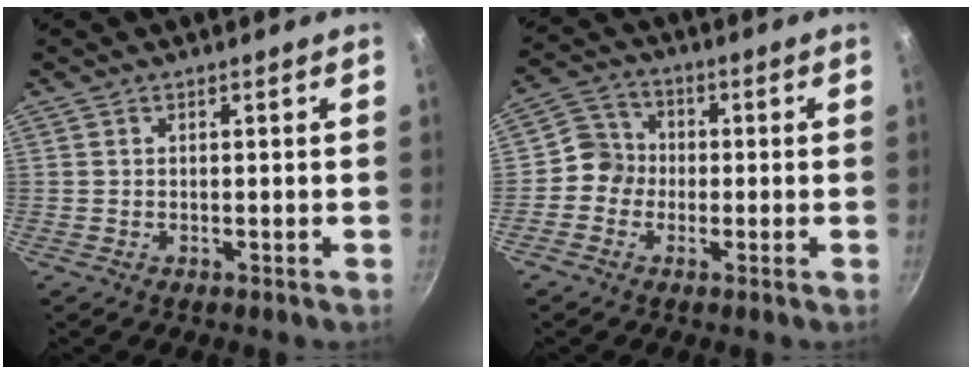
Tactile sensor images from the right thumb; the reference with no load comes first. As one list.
[{"total": 6.0, "force": [-1.0, 5.6, 1.8], "torque": [0.001, 0.018, -0.038]}]